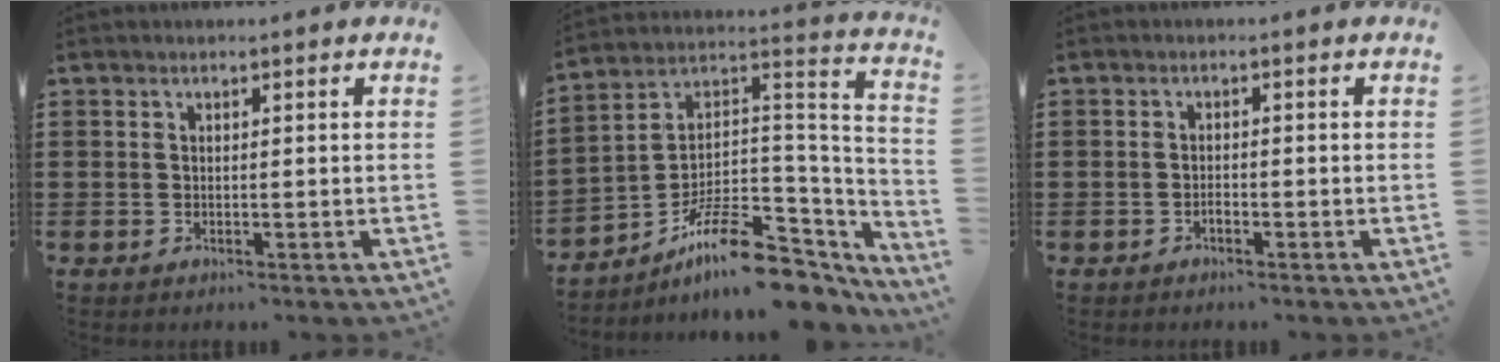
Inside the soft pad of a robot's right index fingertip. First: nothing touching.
{"total": 11.8, "force": [-7.6, 4.6, 7.8], "torque": [-0.146, 0.016, -0.136]}
{"total": 1.0, "force": [-0.7, 0.4, 0.6], "torque": [-0.014, -0.002, -0.012]}